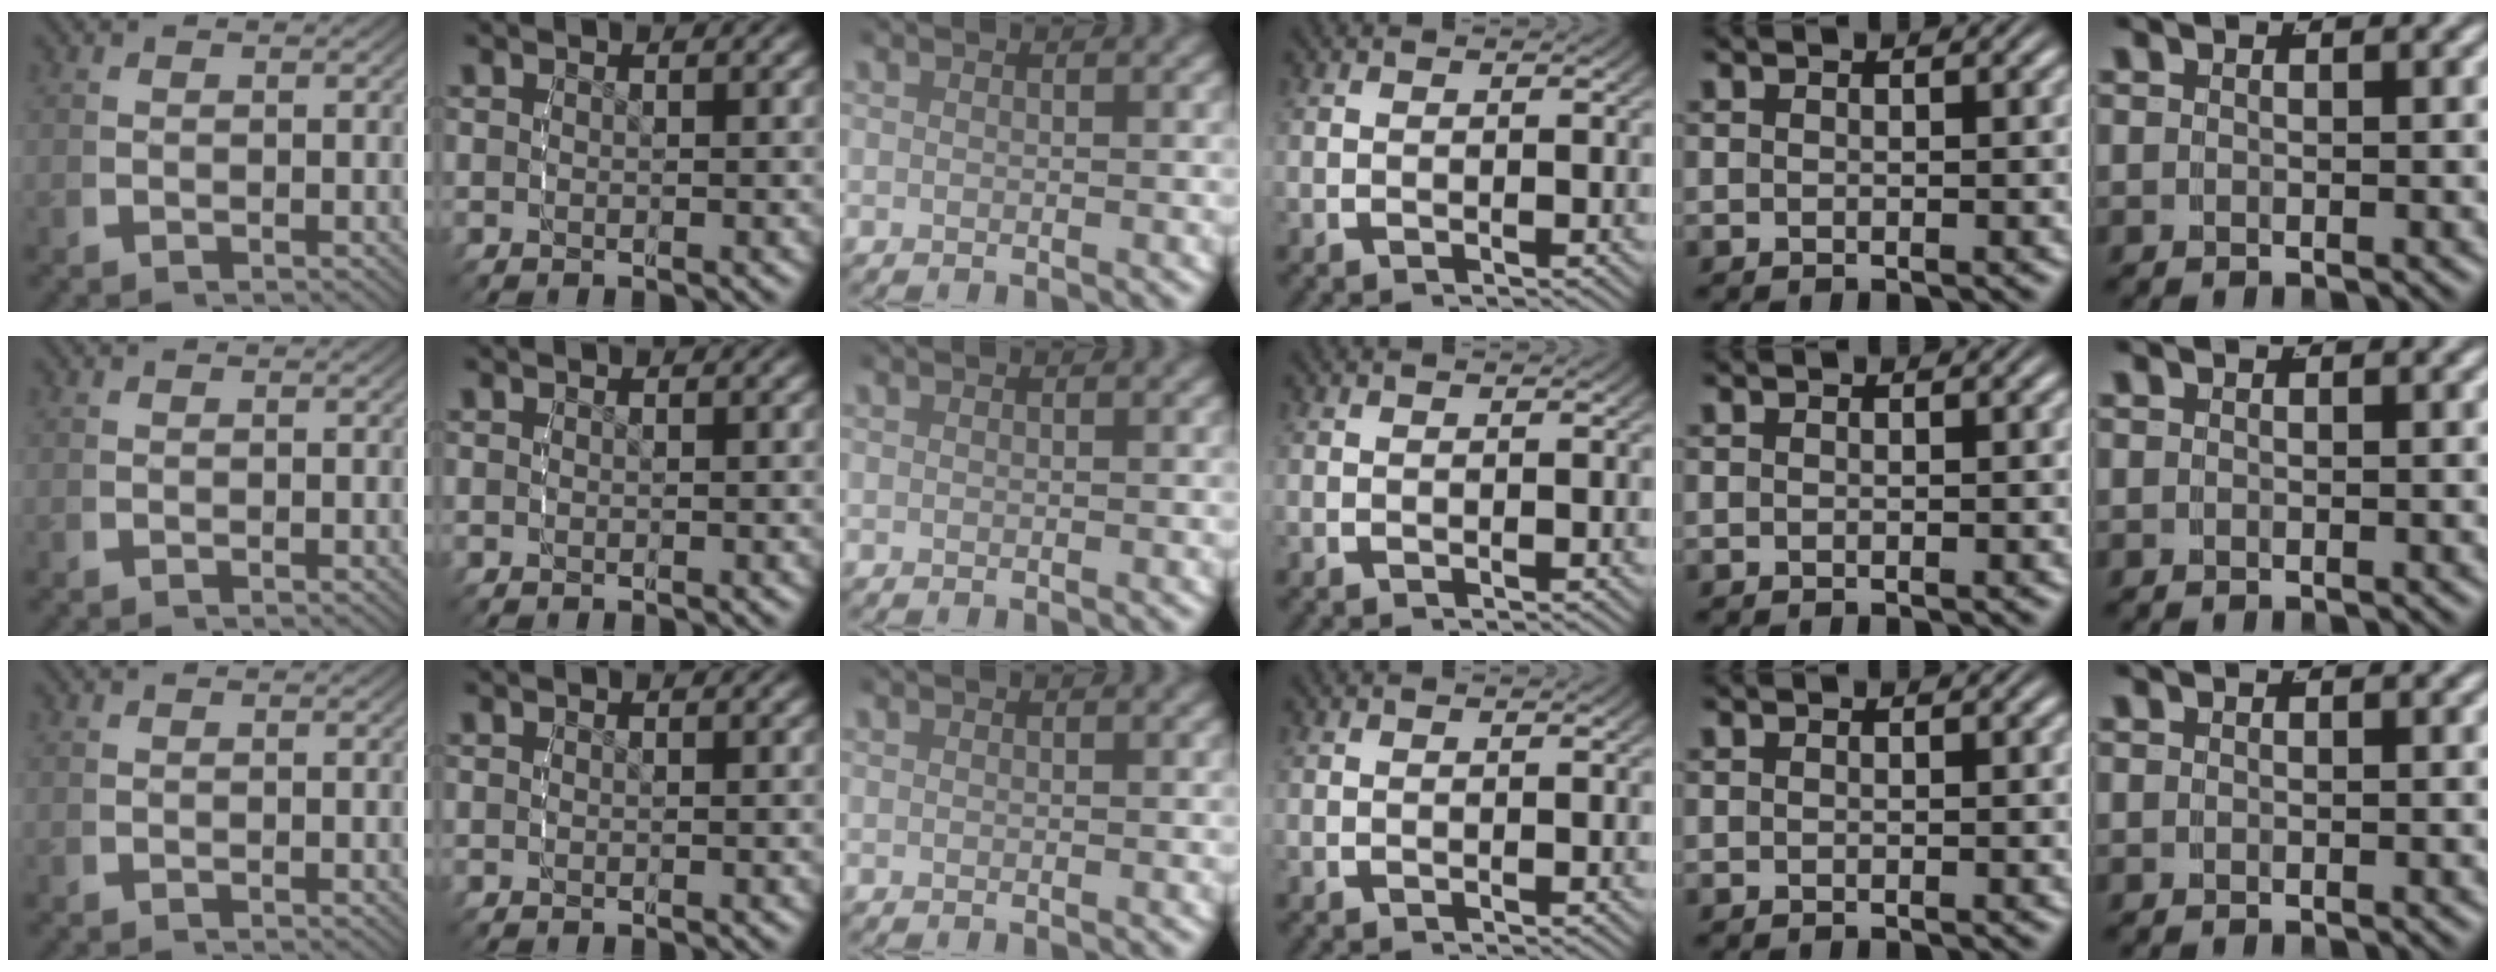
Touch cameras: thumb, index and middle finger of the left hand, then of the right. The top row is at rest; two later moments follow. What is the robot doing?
{"motion": "reach", "object": "router"}